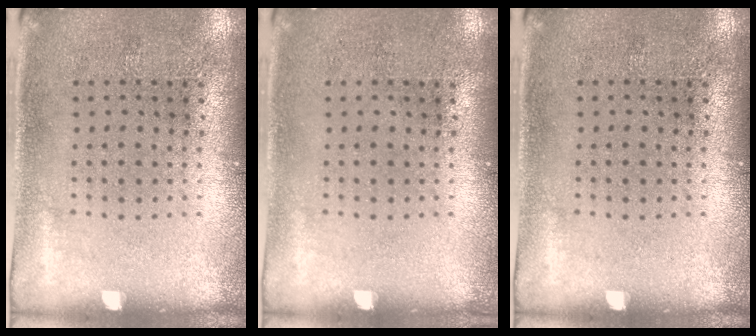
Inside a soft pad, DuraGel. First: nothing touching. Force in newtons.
{"total": 0.0}
{"total": 0.0}